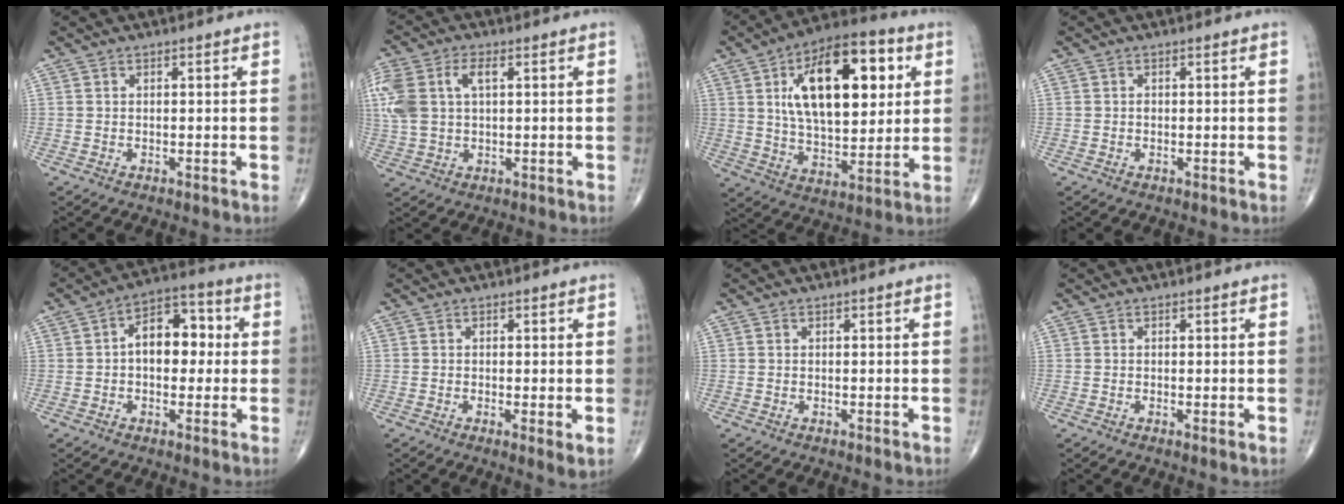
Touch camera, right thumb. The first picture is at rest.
{"total": 12.7, "force": [3.1, 7.5, 9.8], "torque": [-0.249, 0.018, 0.063]}
{"total": 22.8, "force": [6.4, 11.4, 18.7], "torque": [-0.262, -0.009, 0.101]}
{"total": 0.5, "force": [0.0, 0.4, 0.3], "torque": [-0.002, 0.002, -0.001]}
{"total": 10.5, "force": [0.7, 6.7, 8.0], "torque": [-0.090, 0.028, 0.003]}
{"total": 2.3, "force": [-0.2, 0.4, 2.3], "torque": [-0.043, -0.011, -0.008]}
{"total": 0.0}
{"total": 0.7, "force": [0.0, 0.1, 0.7], "torque": [-0.017, -0.004, -0.003]}